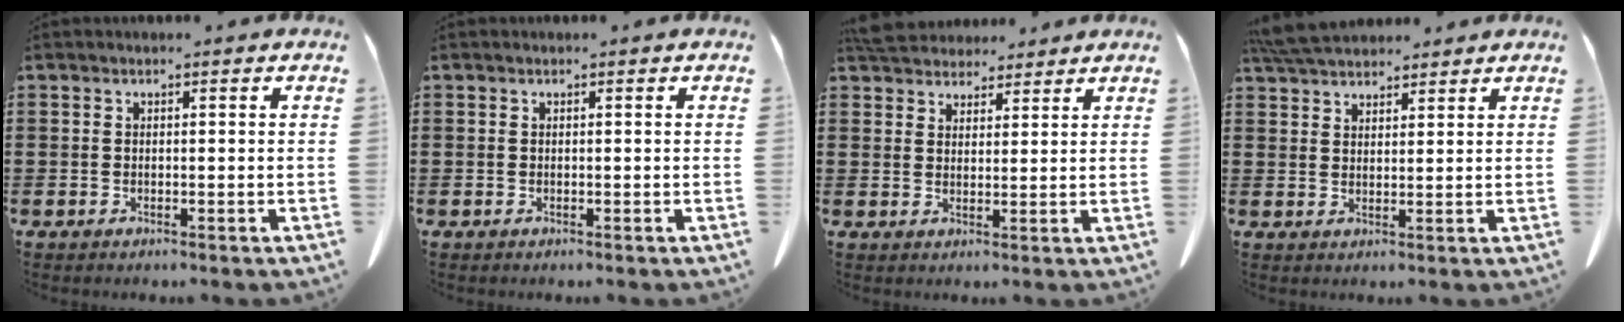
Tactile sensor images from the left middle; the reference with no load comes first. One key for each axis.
{"total": 0.0}
{"total": 4.8, "fx": 4.5, "fy": 1.3, "fz": 0.6, "tx": -0.028, "ty": -0.008, "tz": 0.089}
{"total": 5.5, "fx": 5.1, "fy": 1.1, "fz": 1.6, "tx": -0.045, "ty": -0.008, "tz": 0.100}